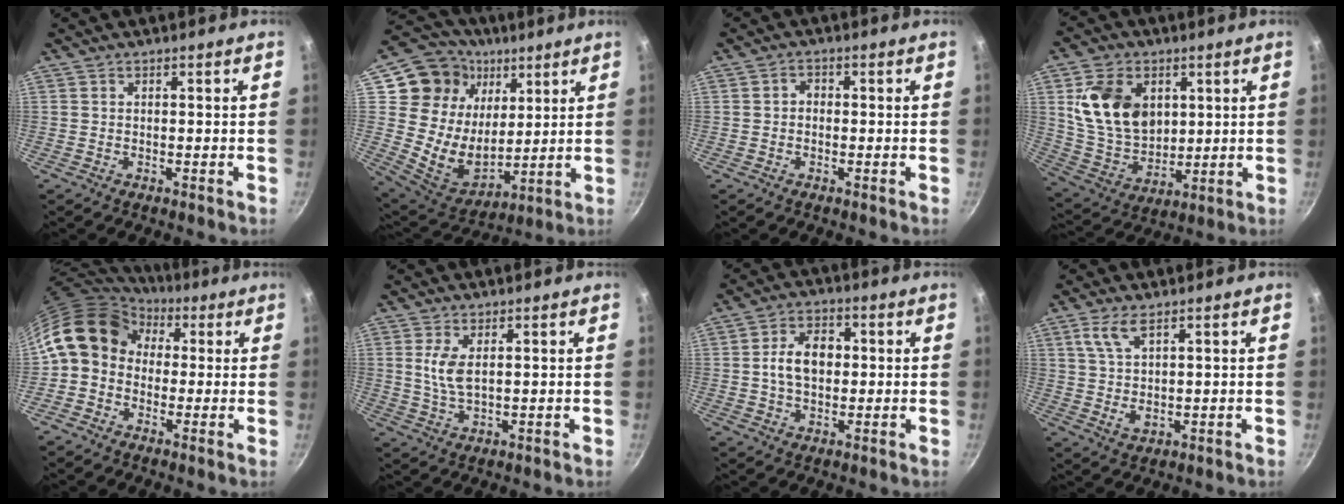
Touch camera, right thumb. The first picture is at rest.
{"total": 18.9, "force": [7.6, 15.2, 8.3], "torque": [-0.109, -0.038, 0.142]}
{"total": 1.8, "force": [-0.3, 1.5, 1.0], "torque": [-0.011, 0.010, -0.008]}
{"total": 15.9, "force": [4.2, 11.4, 10.2], "torque": [-0.161, -0.019, 0.090]}
{"total": 12.4, "force": [2.4, 10.0, 6.8], "torque": [-0.105, 0.028, 0.019]}
{"total": 4.9, "force": [1.2, 2.2, 4.2], "torque": [-0.086, -0.007, 0.026]}
{"total": 8.3, "force": [0.5, 5.7, 6.1], "torque": [-0.084, 0.014, 0.000]}
{"total": 6.0, "force": [2.9, 2.5, 4.6], "torque": [-0.085, -0.015, 0.063]}